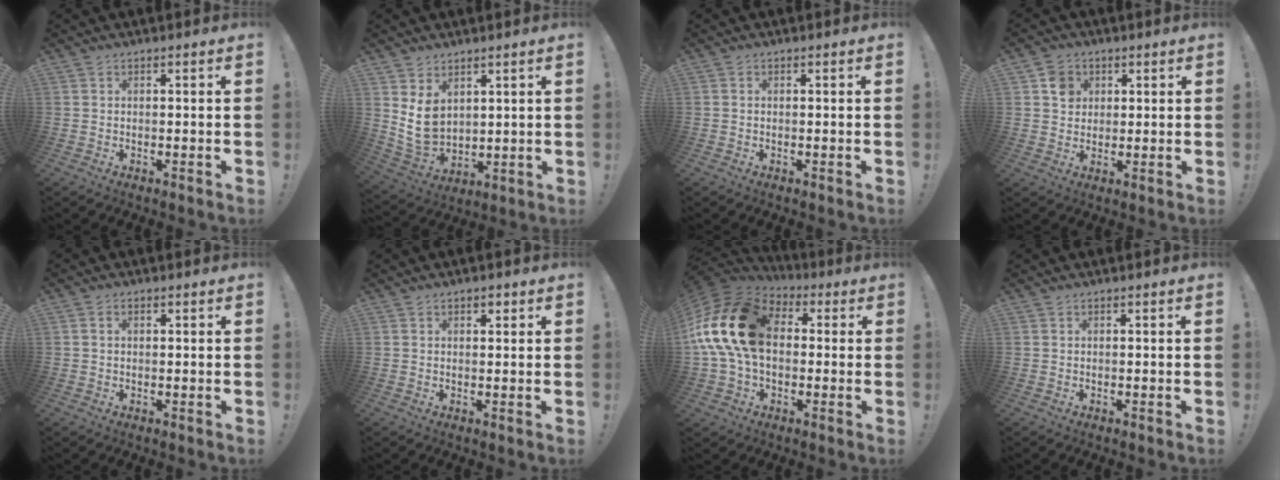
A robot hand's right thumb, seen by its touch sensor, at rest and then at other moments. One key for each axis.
{"total": 9.5, "fx": 4.0, "fy": 7.1, "fz": 5.0, "tx": -0.095, "ty": -0.027, "tz": 0.081}
{"total": 0.0}
{"total": 5.9, "fx": 2.1, "fy": 5.3, "fz": 1.6, "tx": -0.012, "ty": -0.002, "tz": 0.039}
{"total": 1.1, "fx": 0.3, "fy": 0.8, "fz": 0.8, "tx": -0.020, "ty": 0.006, "tz": 0.006}
{"total": 1.3, "fx": 0.7, "fy": 0.9, "fz": 0.6, "tx": -0.001, "ty": -0.002, "tz": 0.011}
{"total": 22.5, "fx": 2.8, "fy": 15.2, "fz": 16.3, "tx": -0.292, "ty": 0.019, "tz": 0.058}
{"total": 0.0}